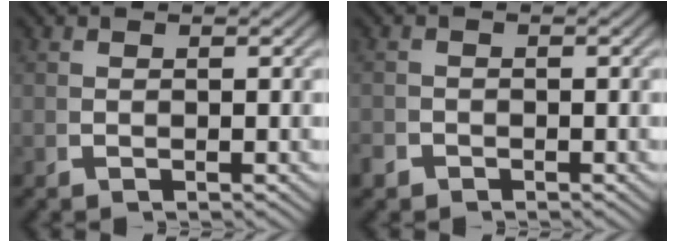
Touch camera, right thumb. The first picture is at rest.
{"total": 1.1, "force": [-1.0, 0.5, -0.2], "torque": [0.006, -0.006, -0.018]}